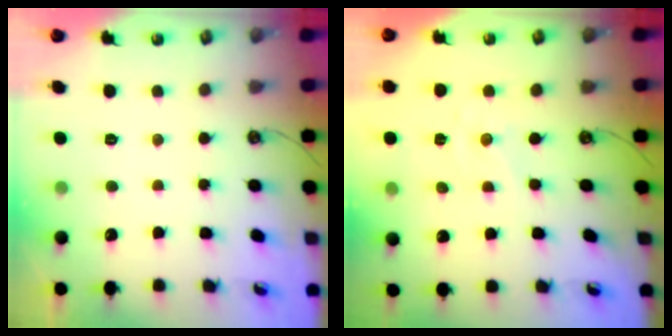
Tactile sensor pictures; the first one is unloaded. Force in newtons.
{"total": 0.0}